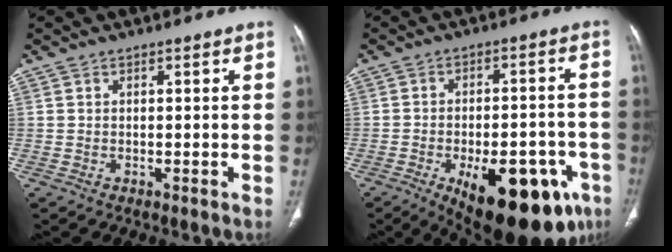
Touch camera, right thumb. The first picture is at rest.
{"total": 22.4, "force": [-10.1, 10.1, 17.3], "torque": [-0.176, 0.029, -0.125]}